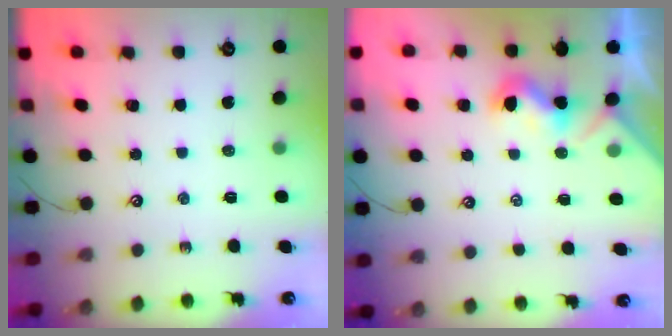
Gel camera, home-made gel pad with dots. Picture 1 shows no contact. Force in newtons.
{"total": 0.9, "press": 0.8, "slide": 0.2}